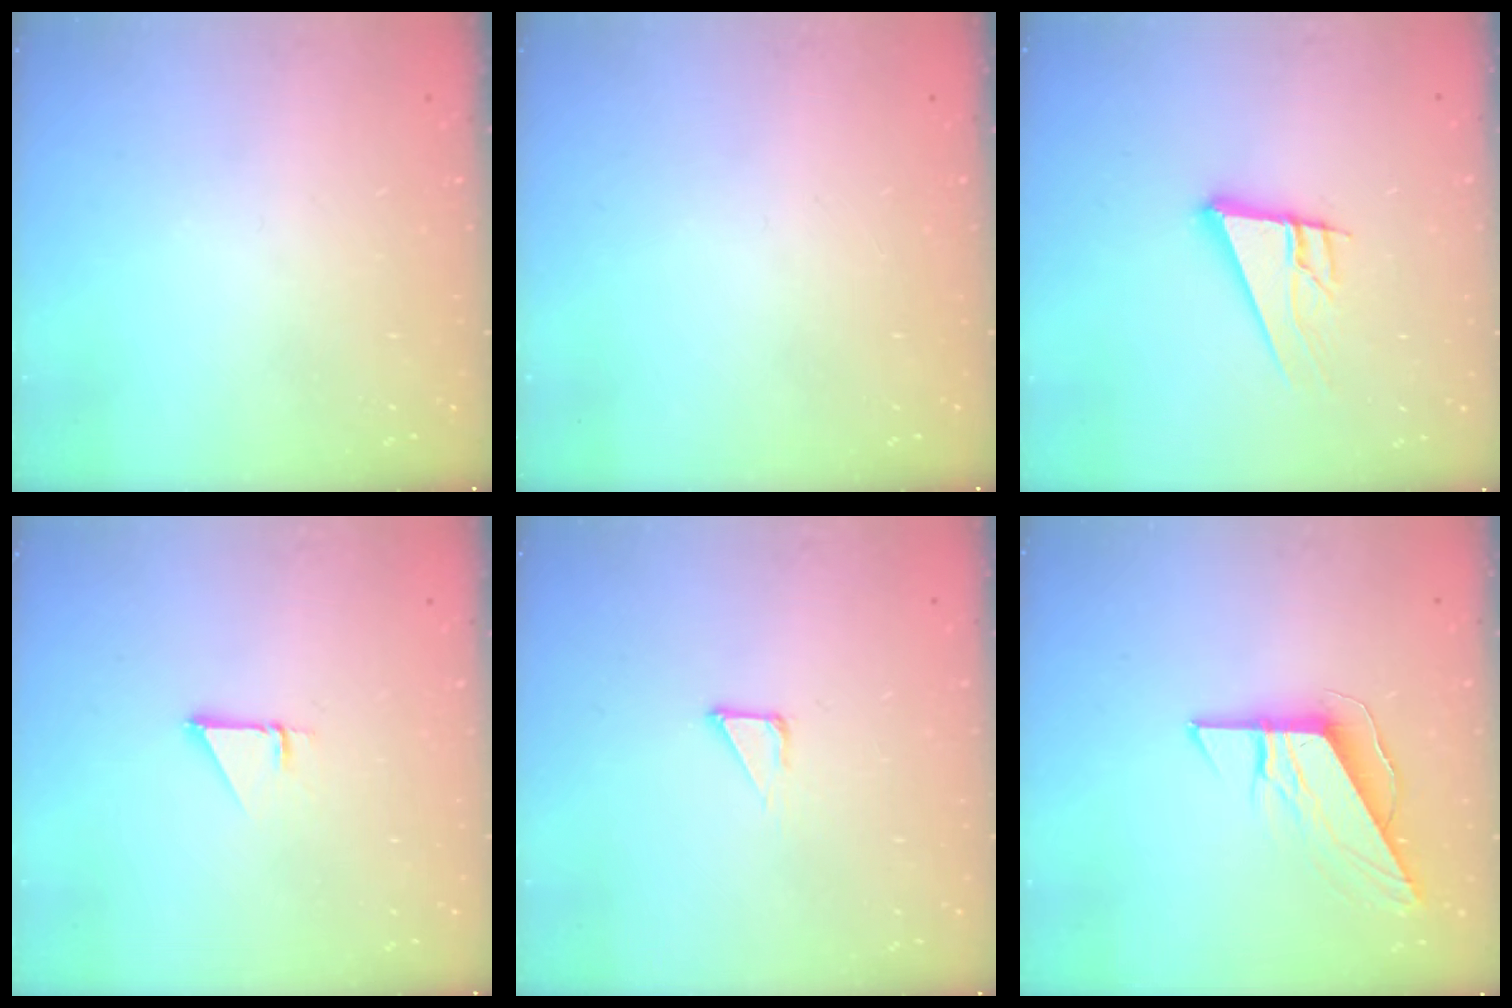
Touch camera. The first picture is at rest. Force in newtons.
{"total": 0.0}
{"total": 13.1, "press": 12.7, "slide": 3.4}
{"total": 1.0, "press": 1.0, "slide": 0.1}
{"total": 3.1, "press": 3.1, "slide": 0.2}
{"total": 9.2, "press": 9.2, "slide": 0.6}